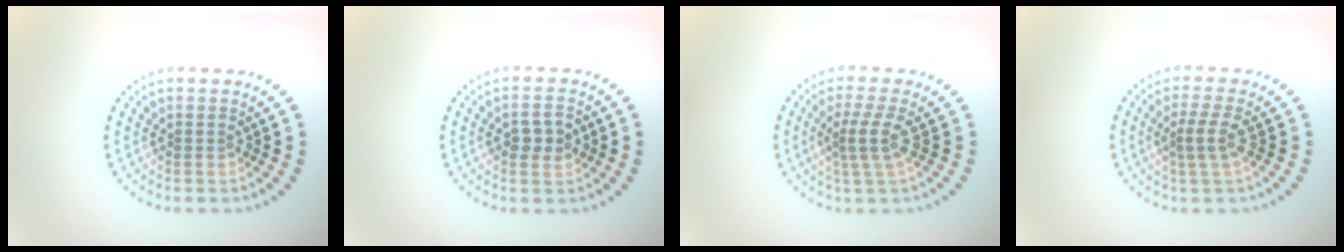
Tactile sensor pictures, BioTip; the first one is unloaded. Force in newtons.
{"total": 2.5, "press": 2.5, "slide": 0.4}
{"total": 2.5, "press": 1.8, "slide": 1.8}
{"total": 2.1, "press": 1.7, "slide": 1.2}